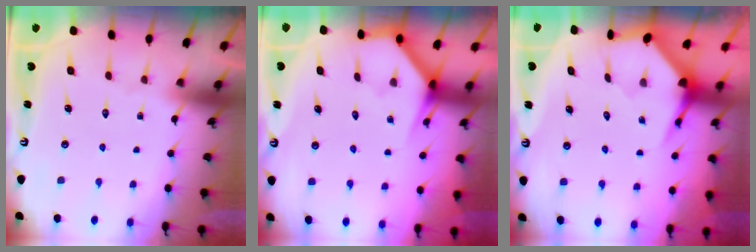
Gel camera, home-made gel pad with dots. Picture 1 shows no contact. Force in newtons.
{"total": 3.9, "press": 3.9, "slide": 0.2}
{"total": 4.0, "press": 4.0, "slide": 0.4}